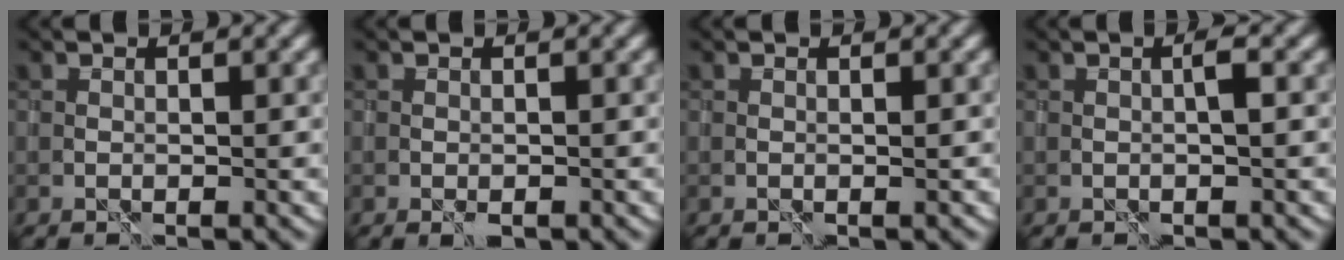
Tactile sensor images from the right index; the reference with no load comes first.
{"total": 0.9, "force": [-0.6, 0.4, 0.6], "torque": [-0.012, -0.004, -0.007]}
{"total": 0.0}
{"total": 1.3, "force": [-0.1, 0.1, 1.3], "torque": [-0.022, 0.003, 0.000]}